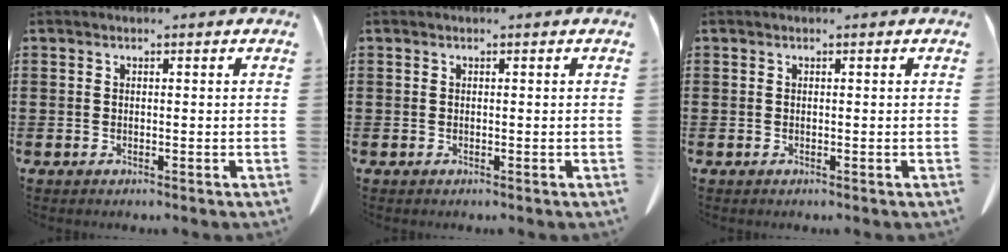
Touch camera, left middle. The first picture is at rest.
{"total": 0.0}
{"total": 0.0}